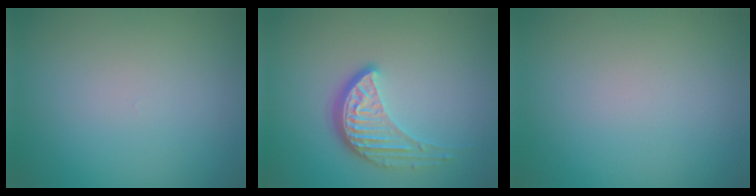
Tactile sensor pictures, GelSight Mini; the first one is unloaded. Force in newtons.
{"total": 4.2, "press": 3.0, "slide": 2.9}
{"total": 0.0}